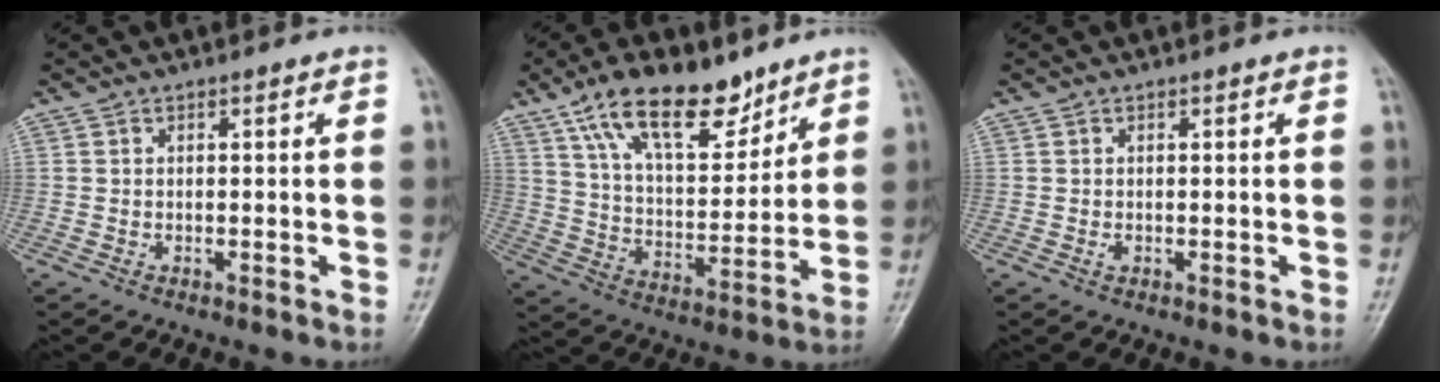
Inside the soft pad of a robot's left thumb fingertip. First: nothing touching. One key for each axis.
{"total": 17.2, "fx": 11.2, "fy": 7.7, "fz": 10.5, "tx": -0.139, "ty": -0.053, "tz": 0.202}
{"total": 0.5, "fx": -0.2, "fy": 0.4, "fz": 0.3, "tx": 0.000, "ty": 0.001, "tz": -0.004}